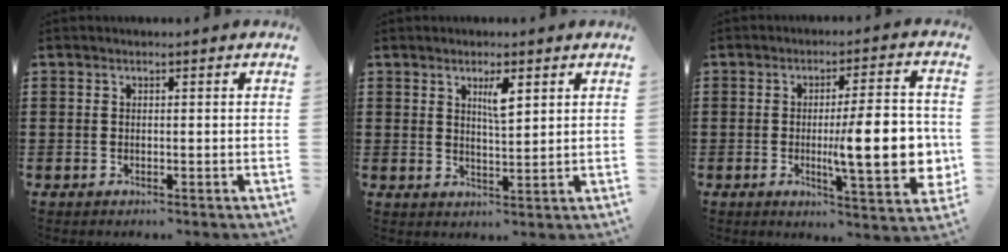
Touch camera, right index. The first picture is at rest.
{"total": 3.5, "force": [1.7, 0.8, 3.0], "torque": [-0.047, -0.001, 0.024]}
{"total": 13.3, "force": [-1.2, 3.2, 12.9], "torque": [-0.172, -0.014, -0.019]}